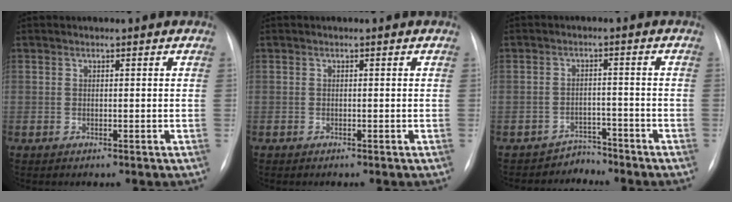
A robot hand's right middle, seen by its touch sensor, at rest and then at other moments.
{"total": 0.0}
{"total": 3.2, "force": [-2.8, 0.9, -1.3], "torque": [0.026, 0.005, -0.044]}